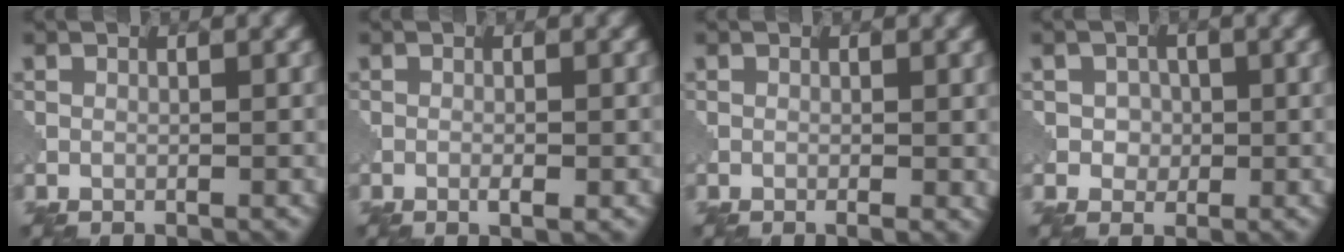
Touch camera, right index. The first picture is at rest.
{"total": 1.2, "force": [-0.5, 0.2, 1.0], "torque": [-0.018, -0.003, -0.009]}
{"total": 1.1, "force": [-0.3, 0.3, 1.0], "torque": [-0.016, -0.004, -0.006]}
{"total": 1.7, "force": [0.0, 1.6, 0.6], "torque": [-0.001, -0.001, -0.002]}